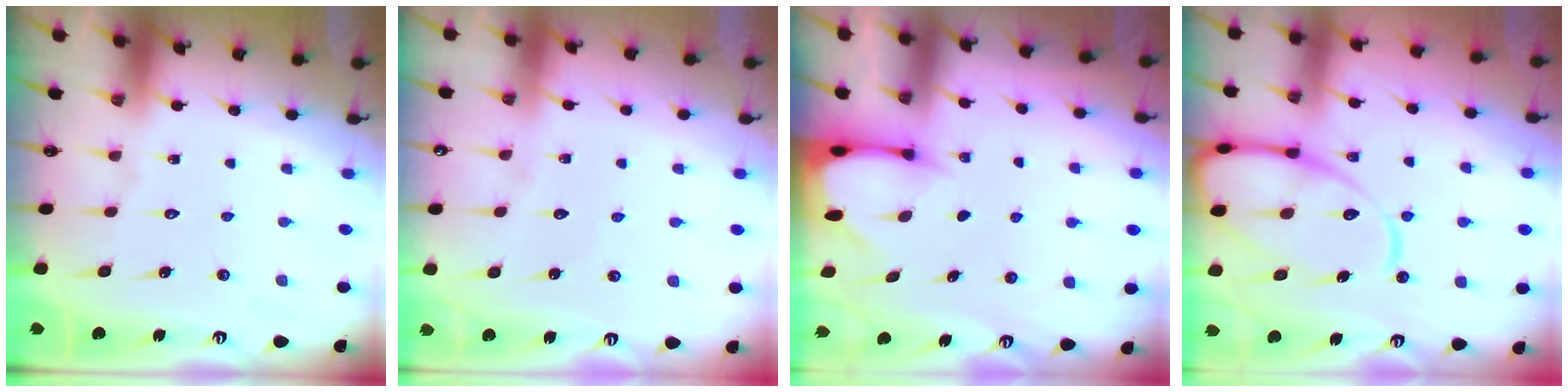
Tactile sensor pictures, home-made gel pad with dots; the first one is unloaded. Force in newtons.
{"total": 3.0, "press": 3.0, "slide": 0.3}
{"total": 2.5, "press": 2.5, "slide": 0.5}
{"total": 15.8, "press": 15.7, "slide": 1.8}